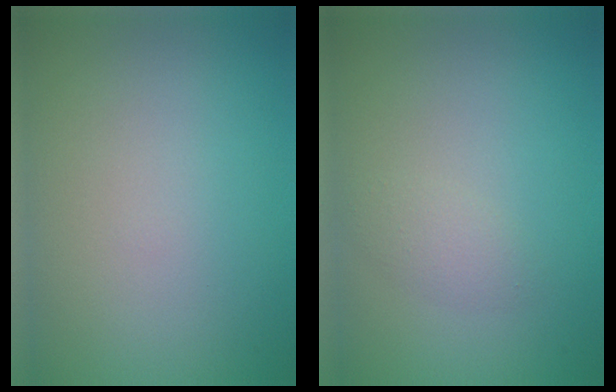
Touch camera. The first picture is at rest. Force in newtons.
{"total": 1.3, "press": 1.3, "slide": 0.0}